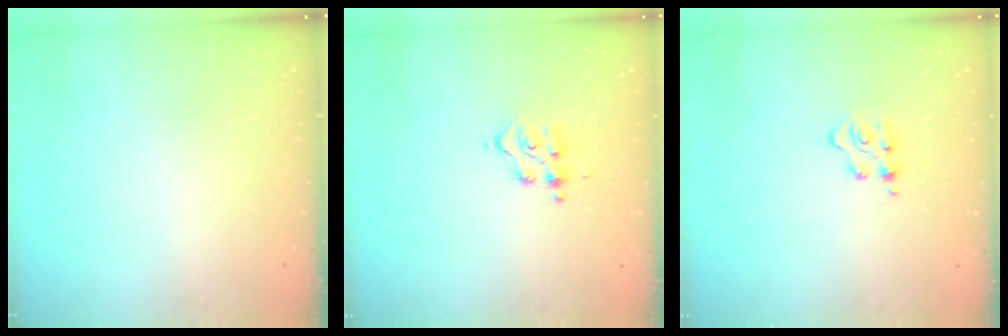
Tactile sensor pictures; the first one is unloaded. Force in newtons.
{"total": 7.9, "press": 7.9, "slide": 0.6}
{"total": 4.1, "press": 4.1, "slide": 0.4}